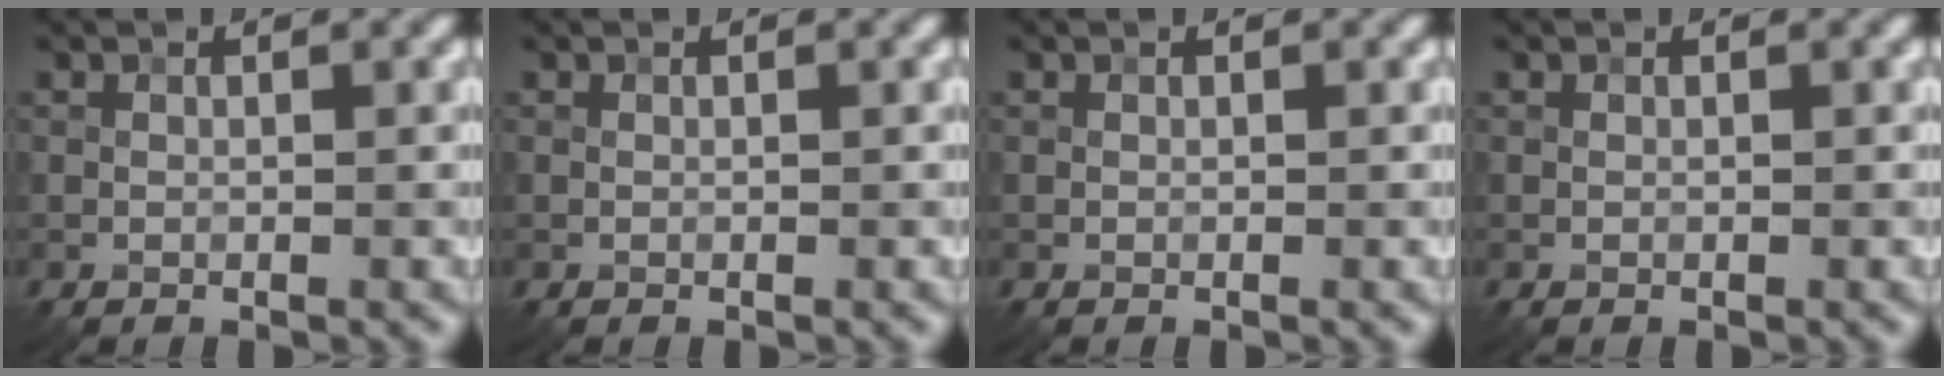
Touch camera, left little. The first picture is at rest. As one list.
[{"total": 0.0}, {"total": 0.0}, {"total": 0.0}]